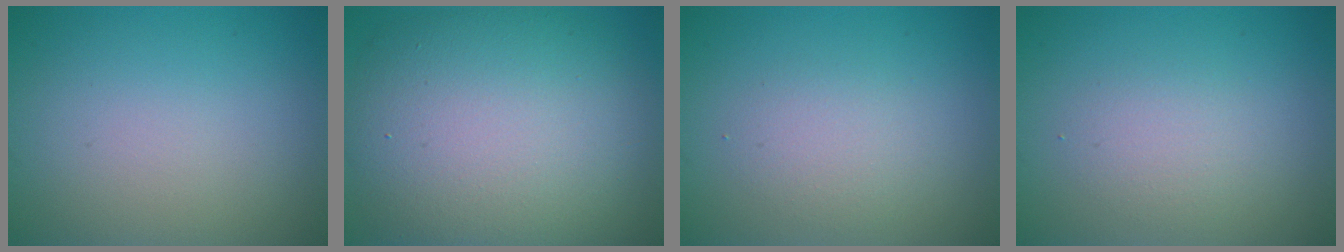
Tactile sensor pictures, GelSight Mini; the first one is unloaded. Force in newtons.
{"total": 12.7, "press": 12.6, "slide": 0.8}
{"total": 2.1, "press": 2.1, "slide": 0.0}
{"total": 2.0, "press": 2.0, "slide": 0.1}